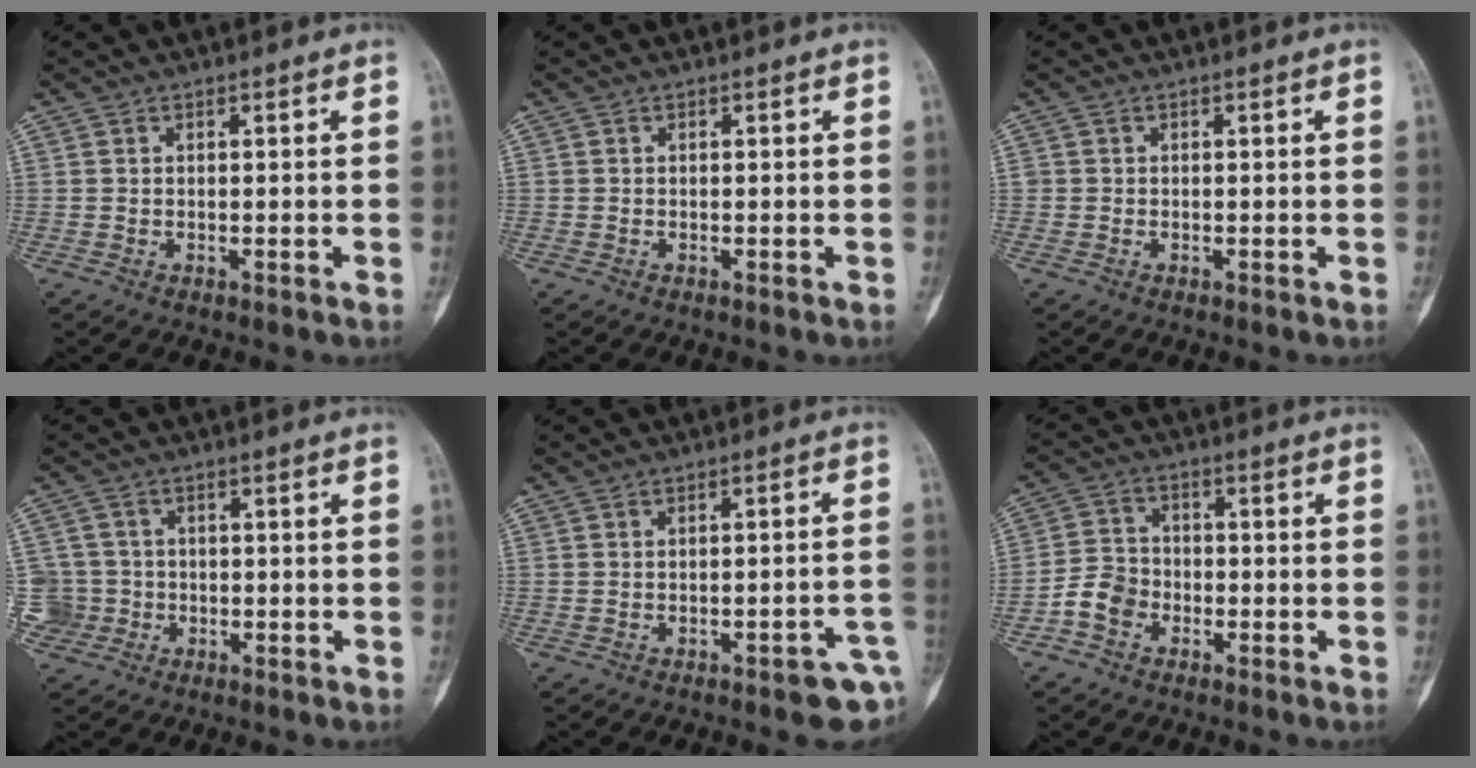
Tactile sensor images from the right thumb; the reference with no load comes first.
{"total": 0.0}
{"total": 0.6, "force": [-0.1, 0.6, 0.1], "torque": [0.003, 0.004, -0.002]}
{"total": 5.3, "force": [-1.2, 5.1, -0.2], "torque": [0.024, 0.019, -0.023]}
{"total": 7.1, "force": [-3.4, 2.2, 5.8], "torque": [-0.061, 0.021, -0.036]}
{"total": 5.6, "force": [-2.7, 4.3, 2.4], "torque": [-0.033, 0.023, -0.058]}